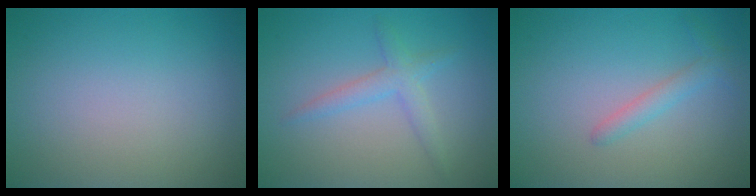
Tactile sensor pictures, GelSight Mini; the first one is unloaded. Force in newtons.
{"total": 2.2, "press": 2.2, "slide": 0.2}
{"total": 1.5, "press": 1.5, "slide": 0.1}